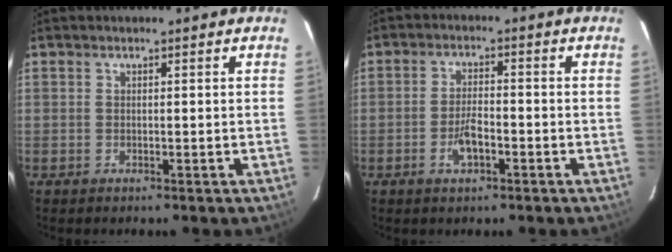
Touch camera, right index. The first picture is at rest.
{"total": 4.7, "force": [-2.2, 1.9, 3.7], "torque": [-0.078, 0.003, -0.037]}